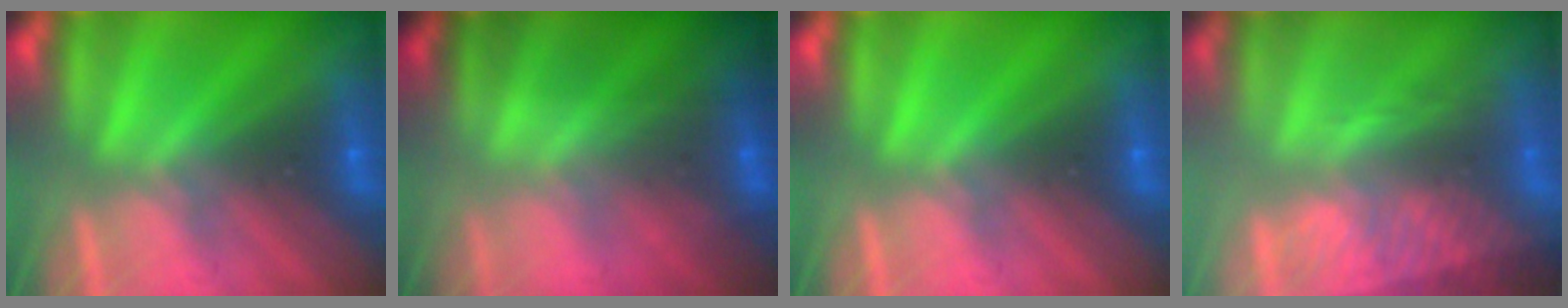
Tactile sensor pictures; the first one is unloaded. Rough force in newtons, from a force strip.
{"total": 1.6}
{"total": 0.0}
{"total": 2.9}